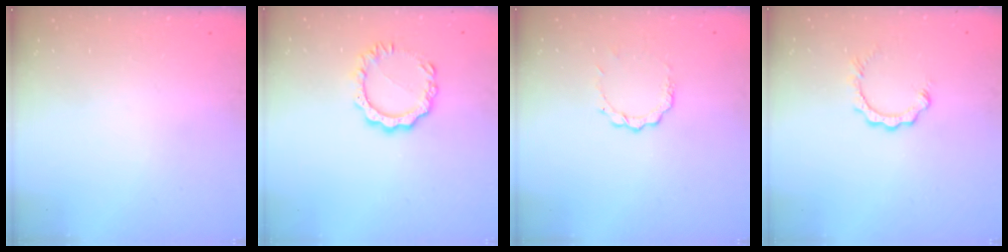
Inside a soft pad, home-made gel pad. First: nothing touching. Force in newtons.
{"total": 8.5, "press": 8.4, "slide": 0.8}
{"total": 4.9, "press": 4.9, "slide": 0.5}
{"total": 2.6, "press": 2.6, "slide": 0.3}